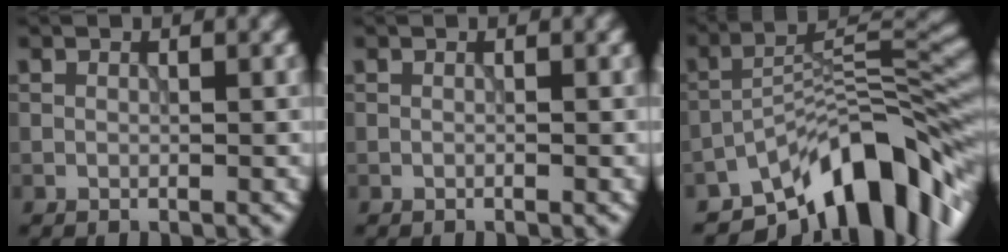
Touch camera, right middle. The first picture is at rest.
{"total": 0.0}
{"total": 11.9, "force": [-8.1, 4.2, 7.7], "torque": [-0.093, 0.014, -0.155]}